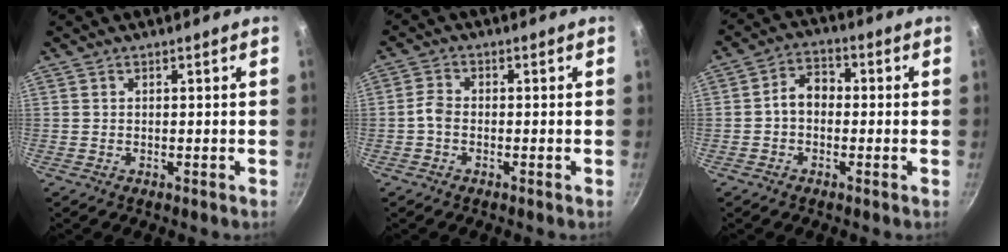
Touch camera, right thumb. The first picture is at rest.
{"total": 2.5, "force": [-1.1, 1.6, 1.7], "torque": [-0.039, 0.015, -0.029]}
{"total": 5.3, "force": [-0.7, 4.0, 3.5], "torque": [-0.040, 0.023, -0.024]}